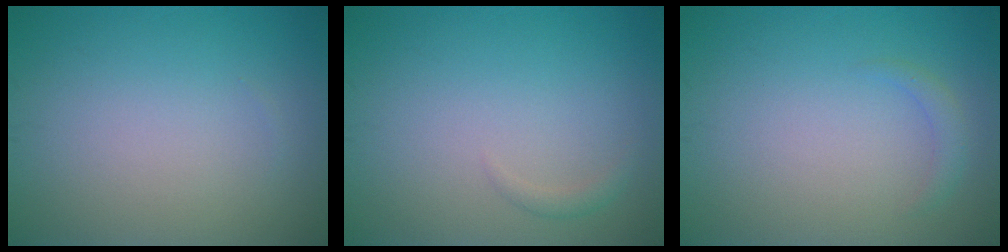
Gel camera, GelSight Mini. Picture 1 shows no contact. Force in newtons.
{"total": 0.8, "press": 0.8, "slide": 0.1}
{"total": 1.1, "press": 1.1, "slide": 0.0}